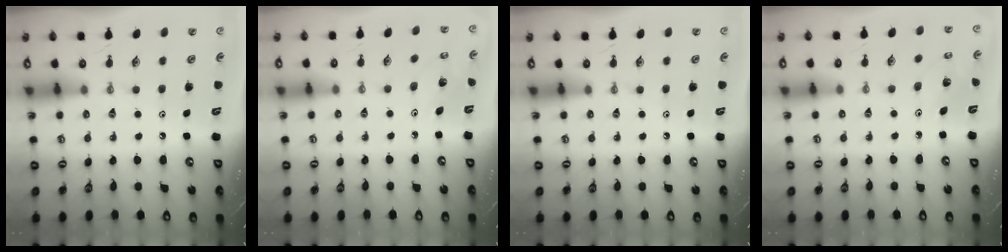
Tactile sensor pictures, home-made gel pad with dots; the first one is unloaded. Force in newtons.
{"total": 2.1, "press": 2.1, "slide": 0.1}
{"total": 0.0}
{"total": 2.1, "press": 2.1, "slide": 0.1}